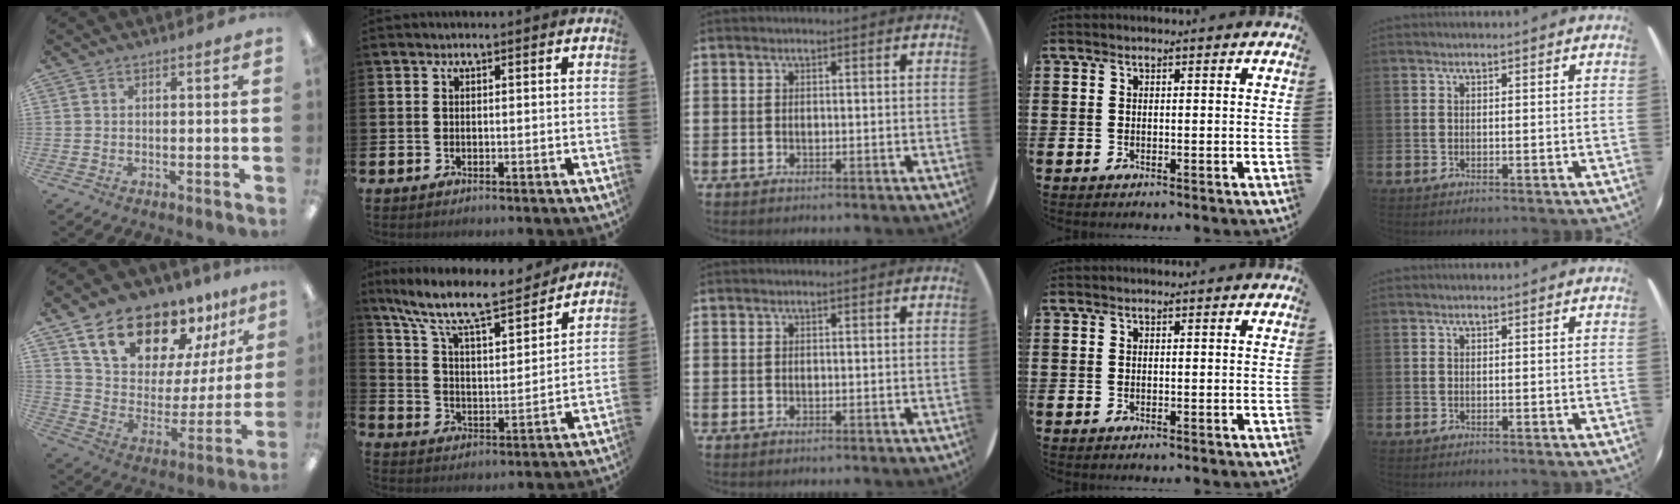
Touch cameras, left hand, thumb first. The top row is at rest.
{"thumb": {"total": 18.3, "force": [14.8, 8.5, 6.6], "torque": [-0.126, -0.107, 0.264]}, "index": {"total": 10.4, "force": [9.1, 1.9, 4.6], "torque": [-0.122, -0.059, 0.154]}}